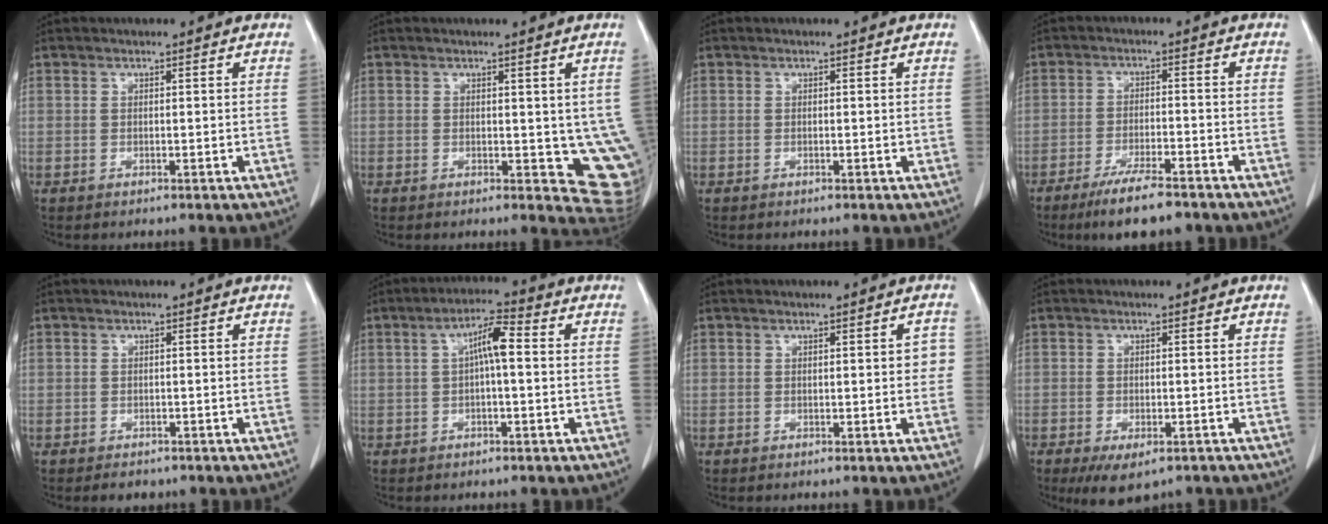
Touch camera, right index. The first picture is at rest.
{"total": 7.9, "force": [0.7, 4.0, 6.8], "torque": [-0.062, -0.017, 0.009]}
{"total": 0.0}
{"total": 8.9, "force": [-6.8, 1.5, 5.5], "torque": [-0.090, -0.018, -0.110]}
{"total": 1.9, "force": [-1.3, 1.3, 0.4], "torque": [-0.009, 0.001, -0.015]}
{"total": 5.2, "force": [0.5, 0.9, 5.1], "torque": [-0.090, 0.016, 0.006]}
{"total": 2.0, "force": [0.1, 0.9, 1.7], "torque": [-0.007, 0.007, 0.000]}
{"total": 6.0, "force": [-4.1, 2.6, 3.6], "torque": [-0.056, -0.008, -0.060]}